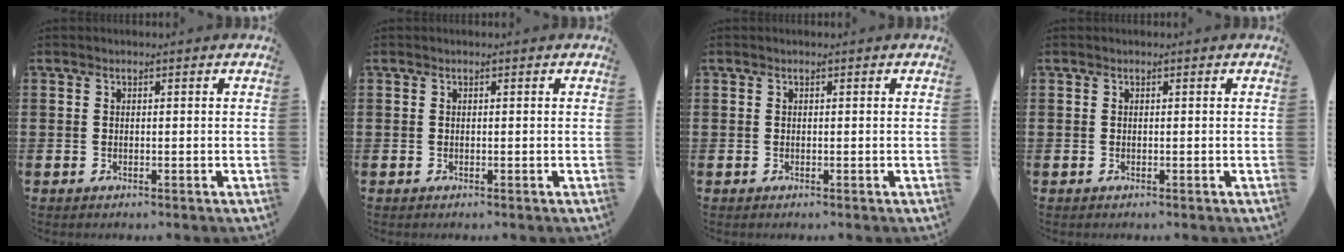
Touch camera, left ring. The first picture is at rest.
{"total": 0.0}
{"total": 0.0}
{"total": 0.0}